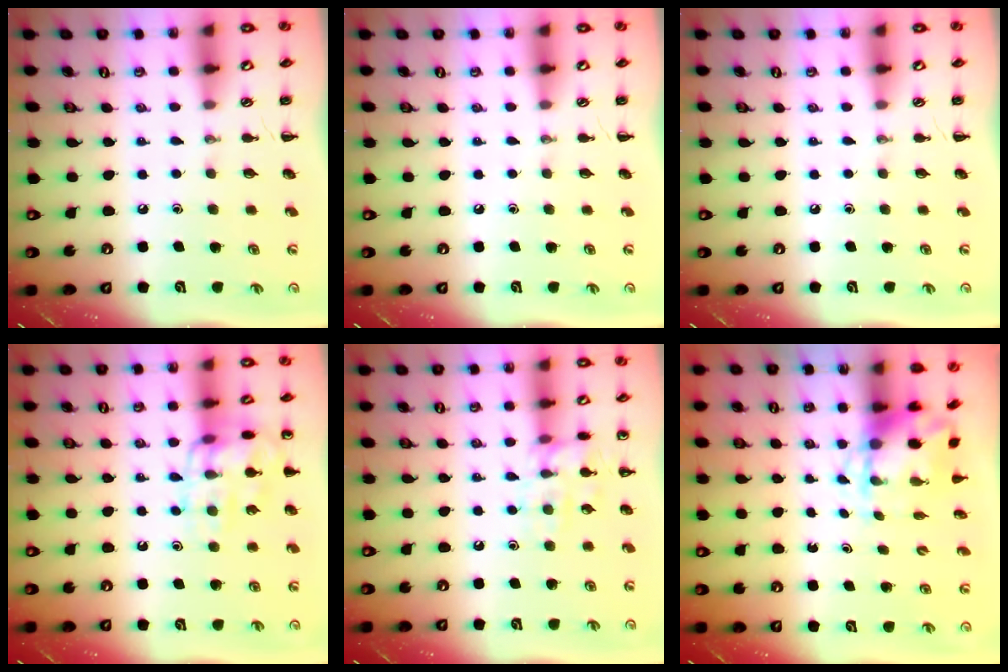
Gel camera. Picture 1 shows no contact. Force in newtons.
{"total": 0.0}
{"total": 0.0}
{"total": 13.8, "press": 13.8, "slide": 0.9}
{"total": 10.7, "press": 10.7, "slide": 0.8}
{"total": 4.3, "press": 4.3, "slide": 0.6}